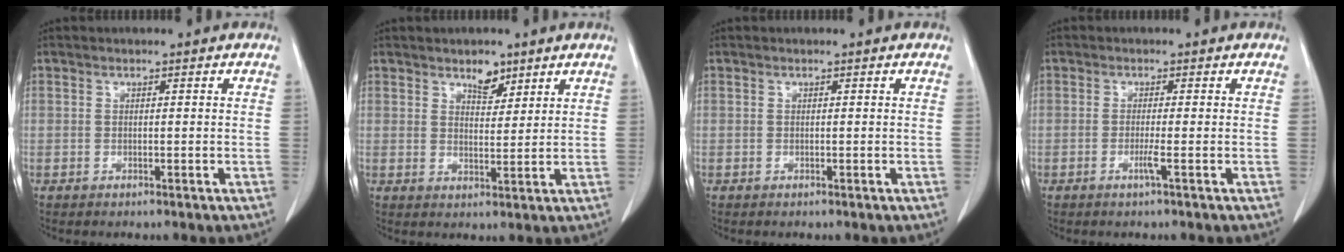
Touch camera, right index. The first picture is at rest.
{"total": 3.6, "force": [2.6, 1.7, 1.7], "torque": [-0.025, -0.004, 0.044]}
{"total": 0.0}
{"total": 1.6, "force": [-0.7, -0.4, 1.3], "torque": [-0.029, -0.002, -0.013]}